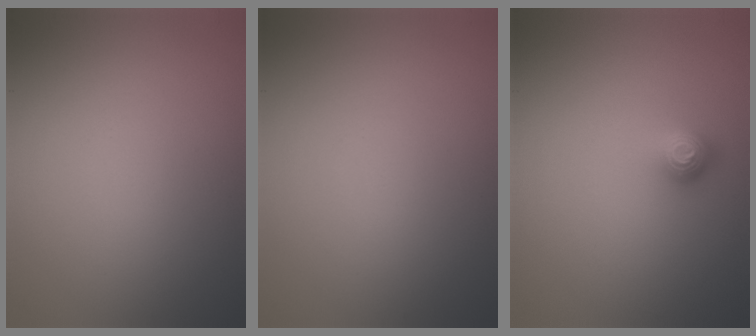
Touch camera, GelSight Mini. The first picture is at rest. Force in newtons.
{"total": 0.0}
{"total": 1.7, "press": 1.3, "slide": 1.1}